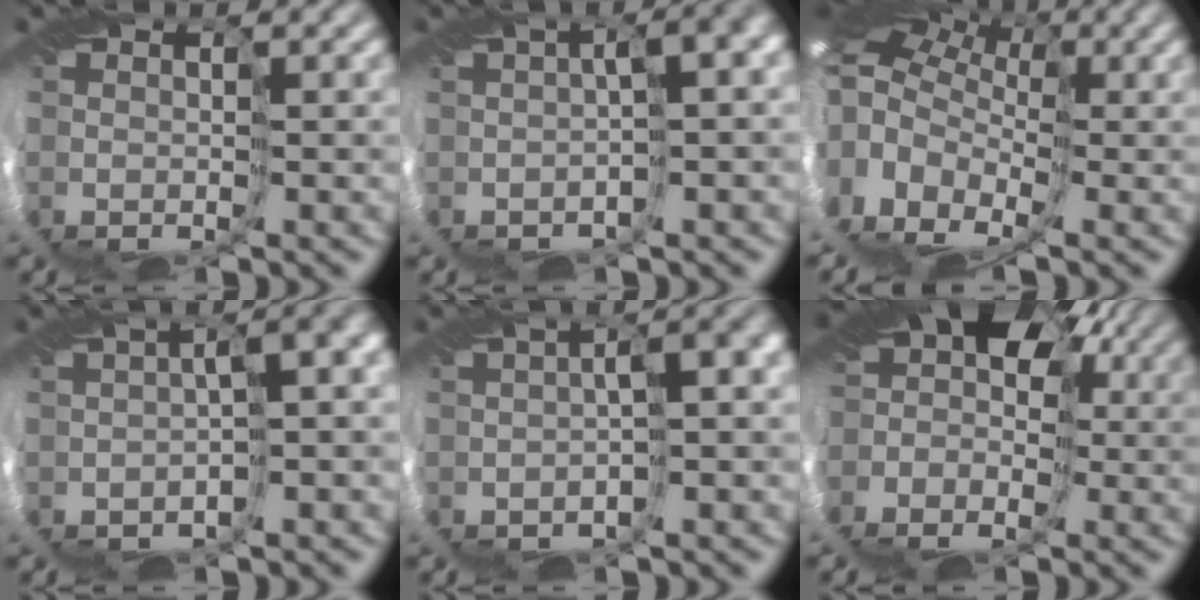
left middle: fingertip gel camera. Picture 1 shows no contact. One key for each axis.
{"total": 6.2, "fx": -0.5, "fy": 2.4, "fz": 5.7, "tx": -0.069, "ty": 0.018, "tz": 0.002}
{"total": 17.3, "fx": 1.3, "fy": 12.4, "fz": 11.9, "tx": -0.268, "ty": 0.033, "tz": -0.008}
{"total": 6.2, "fx": -1.7, "fy": 2.2, "fz": 5.6, "tx": -0.063, "ty": 0.010, "tz": -0.016}
{"total": 4.2, "fx": -1.4, "fy": 1.1, "fz": 3.8, "tx": -0.040, "ty": 0.011, "tz": -0.017}
{"total": 11.8, "fx": -1.5, "fy": 9.1, "fz": 7.3, "tx": -0.126, "ty": 0.025, "tz": -0.049}